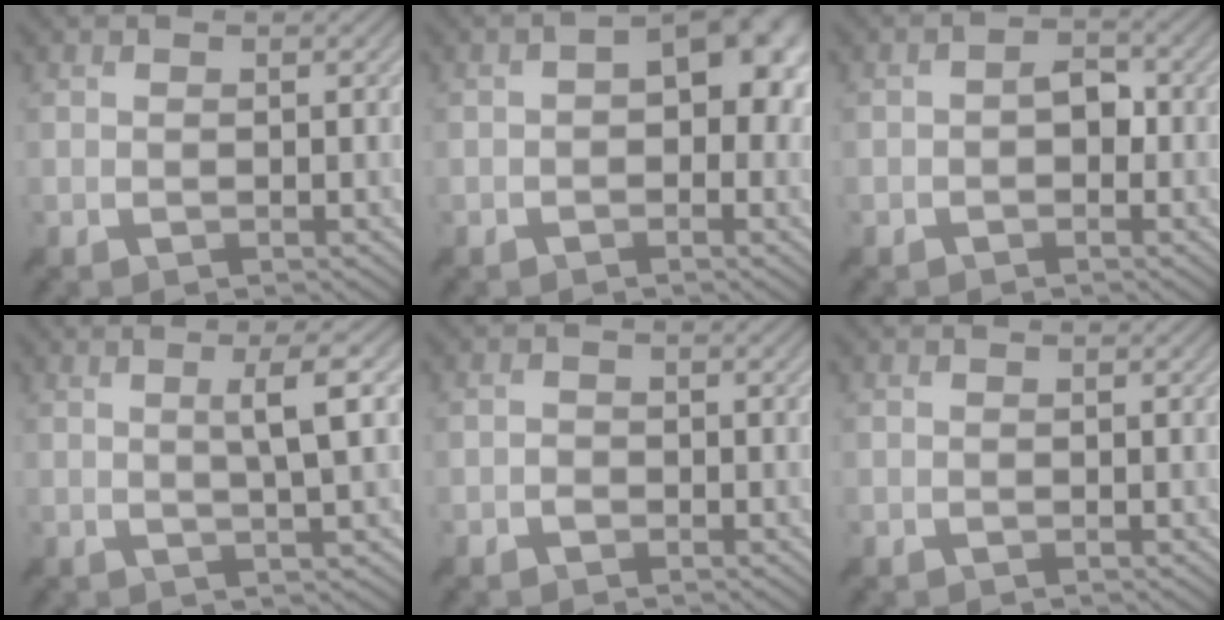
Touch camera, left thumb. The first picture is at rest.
{"total": 7.9, "force": [0.0, 4.6, 6.5], "torque": [-0.058, 0.017, -0.009]}
{"total": 2.5, "force": [-0.6, 1.6, 1.8], "torque": [-0.029, 0.005, -0.019]}
{"total": 6.5, "force": [1.3, 0.4, 6.3], "torque": [-0.112, 0.020, 0.023]}
{"total": 1.1, "force": [-0.6, 0.8, 0.4], "torque": [-0.006, 0.001, -0.014]}
{"total": 0.0}